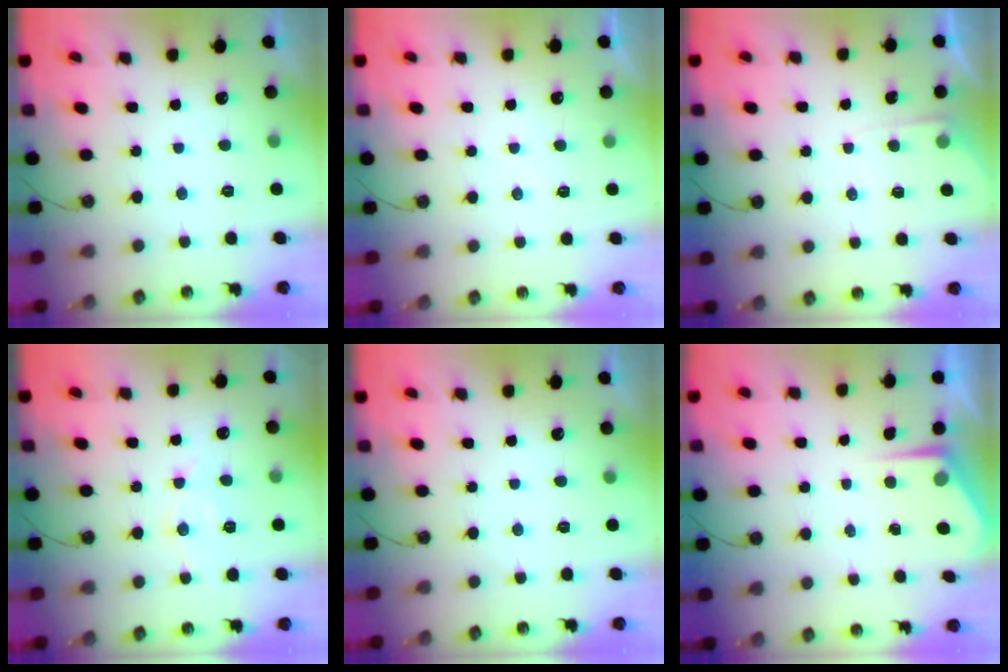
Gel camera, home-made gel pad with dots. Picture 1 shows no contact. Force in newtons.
{"total": 2.0, "press": 2.0, "slide": 0.3}
{"total": 3.8, "press": 3.8, "slide": 0.5}
{"total": 7.2, "press": 7.2, "slide": 0.6}
{"total": 0.0}
{"total": 4.6, "press": 4.6, "slide": 0.2}